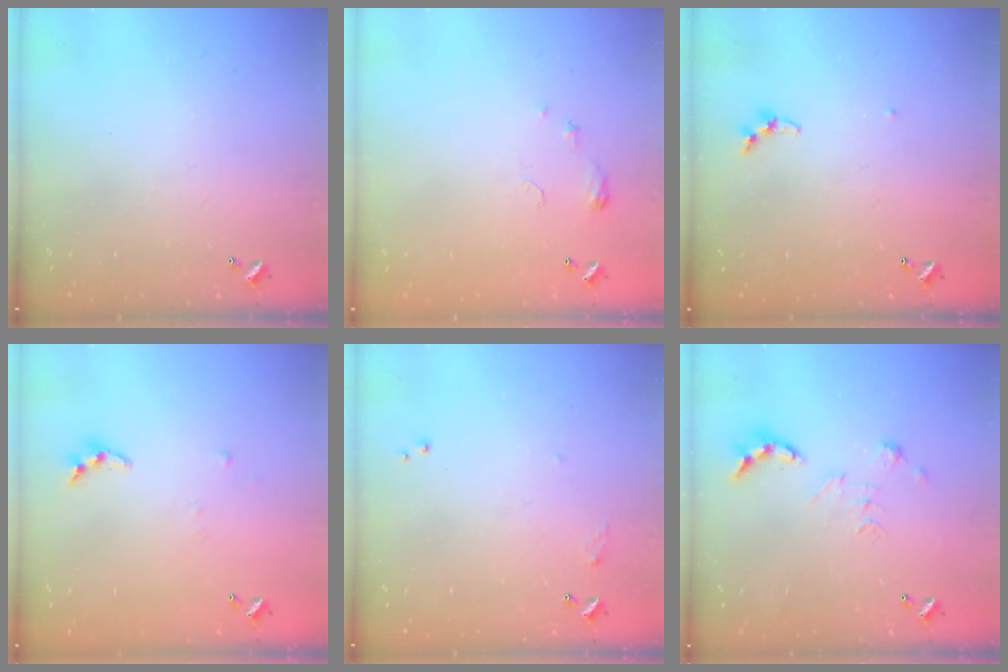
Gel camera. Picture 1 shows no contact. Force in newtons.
{"total": 4.5, "press": 4.5, "slide": 0.6}
{"total": 4.0, "press": 3.9, "slide": 0.5}
{"total": 4.6, "press": 4.5, "slide": 0.5}
{"total": 6.5, "press": 6.5, "slide": 0.7}
{"total": 2.7, "press": 2.2, "slide": 1.5}